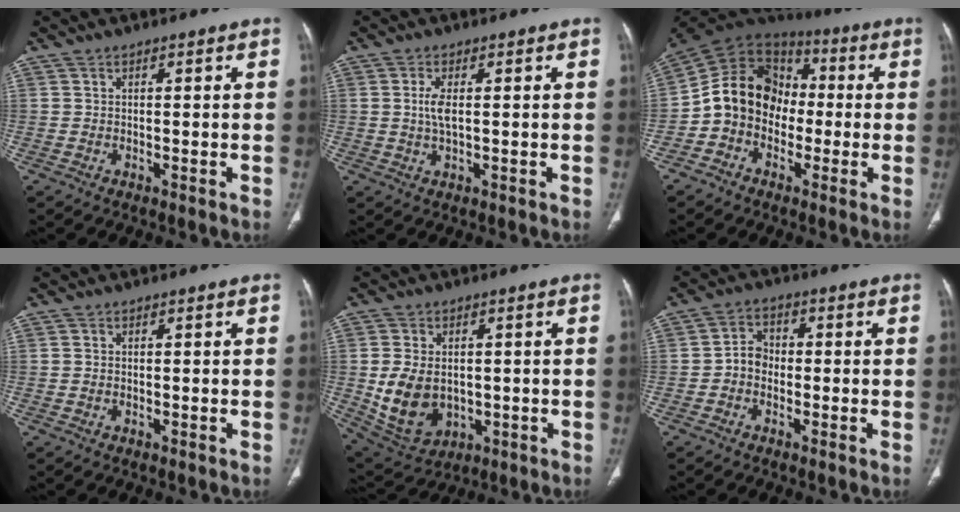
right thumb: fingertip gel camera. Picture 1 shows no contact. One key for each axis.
{"total": 3.3, "fx": 0.4, "fy": 1.1, "fz": 3.1, "tx": -0.074, "ty": 0.000, "tz": 0.011}
{"total": 14.5, "fx": -2.0, "fy": 11.9, "fz": 8.1, "tx": -0.116, "ty": 0.046, "tz": -0.051}
{"total": 0.0}
{"total": 12.0, "fx": -0.9, "fy": 8.6, "fz": 8.2, "tx": -0.137, "ty": -0.002, "tz": 0.010}
{"total": 4.0, "fx": -1.0, "fy": 3.3, "fz": 2.1, "tx": -0.021, "ty": 0.018, "tz": -0.029}